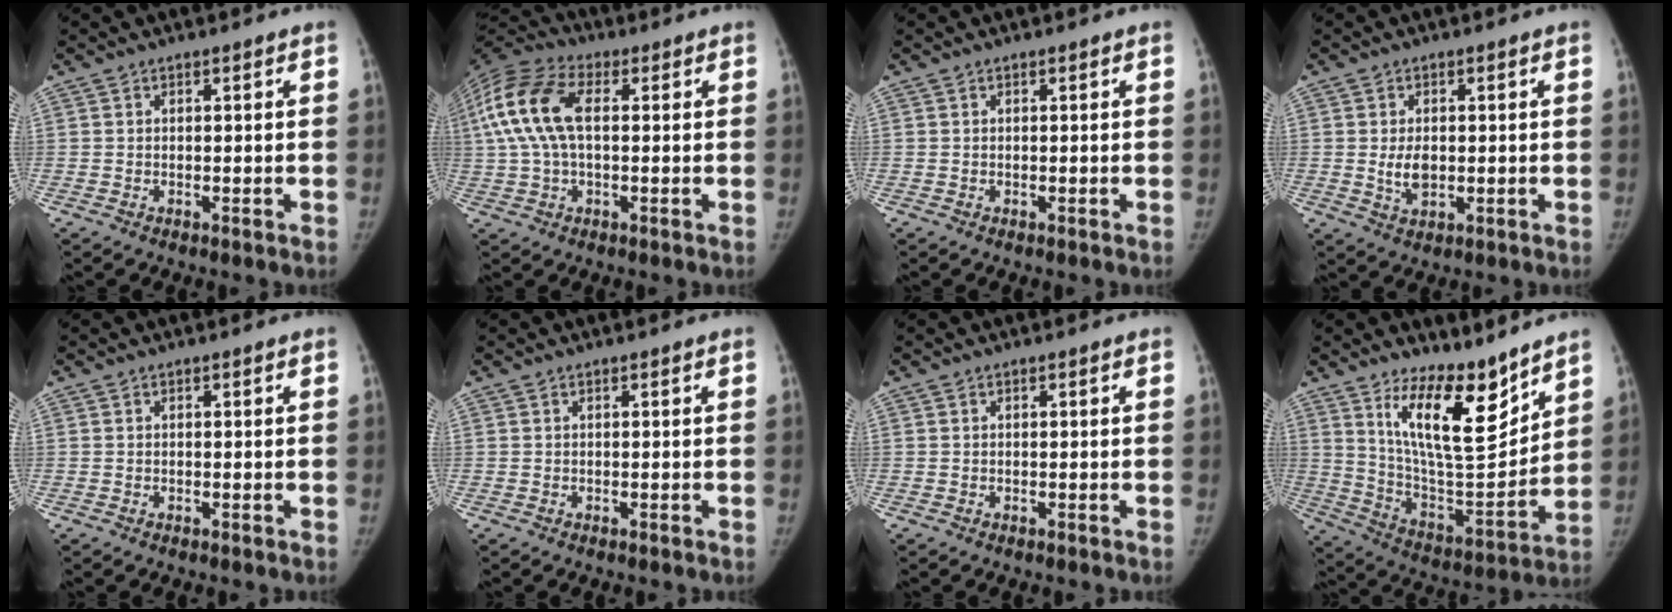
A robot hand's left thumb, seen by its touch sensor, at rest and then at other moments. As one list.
[{"total": 14.3, "force": [2.0, 8.0, 11.7], "torque": [-0.258, 0.031, 0.033]}, {"total": 0.0}, {"total": 4.3, "force": [-0.1, 2.8, 3.3], "torque": [-0.052, -0.005, 0.003]}, {"total": 0.0}, {"total": 0.0}, {"total": 0.0}, {"total": 17.1, "force": [11.5, 5.7, 11.3], "torque": [-0.141, -0.093, 0.211]}]